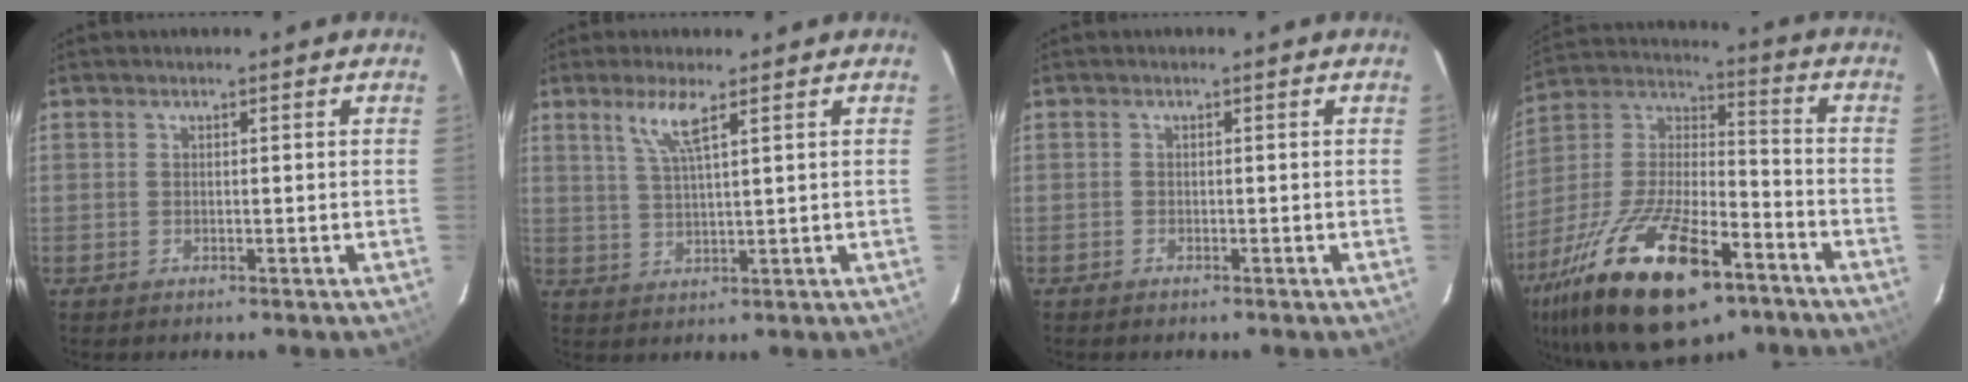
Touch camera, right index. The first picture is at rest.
{"total": 4.9, "force": [2.8, 0.1, 4.0], "torque": [-0.084, -0.002, 0.059]}
{"total": 0.7, "force": [-0.5, 0.4, 0.0], "torque": [-0.002, 0.003, -0.009]}
{"total": 27.8, "force": [-15.9, 11.1, 19.9], "torque": [-0.391, -0.026, -0.266]}